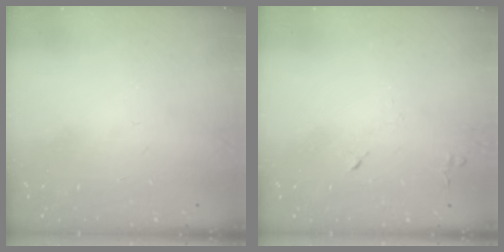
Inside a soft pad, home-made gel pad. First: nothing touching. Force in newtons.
{"total": 5.6, "press": 5.5, "slide": 0.9}